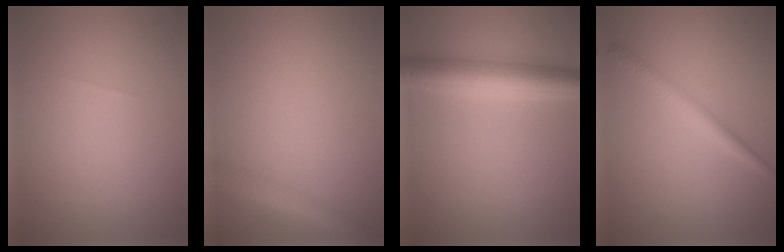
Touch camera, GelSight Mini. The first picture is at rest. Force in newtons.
{"total": 3.0, "press": 3.0, "slide": 0.1}
{"total": 5.6, "press": 5.6, "slide": 0.2}
{"total": 2.2, "press": 2.2, "slide": 0.0}